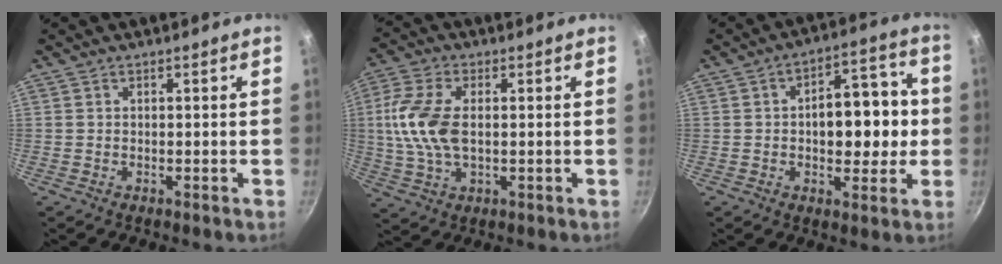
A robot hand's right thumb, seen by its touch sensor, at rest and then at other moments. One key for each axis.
{"total": 11.4, "fx": 0.6, "fy": 6.3, "fz": 9.5, "tx": -0.194, "ty": 0.008, "tz": 0.004}
{"total": 13.5, "fx": -0.4, "fy": 7.9, "fz": 10.9, "tx": -0.105, "ty": 0.030, "tz": -0.010}